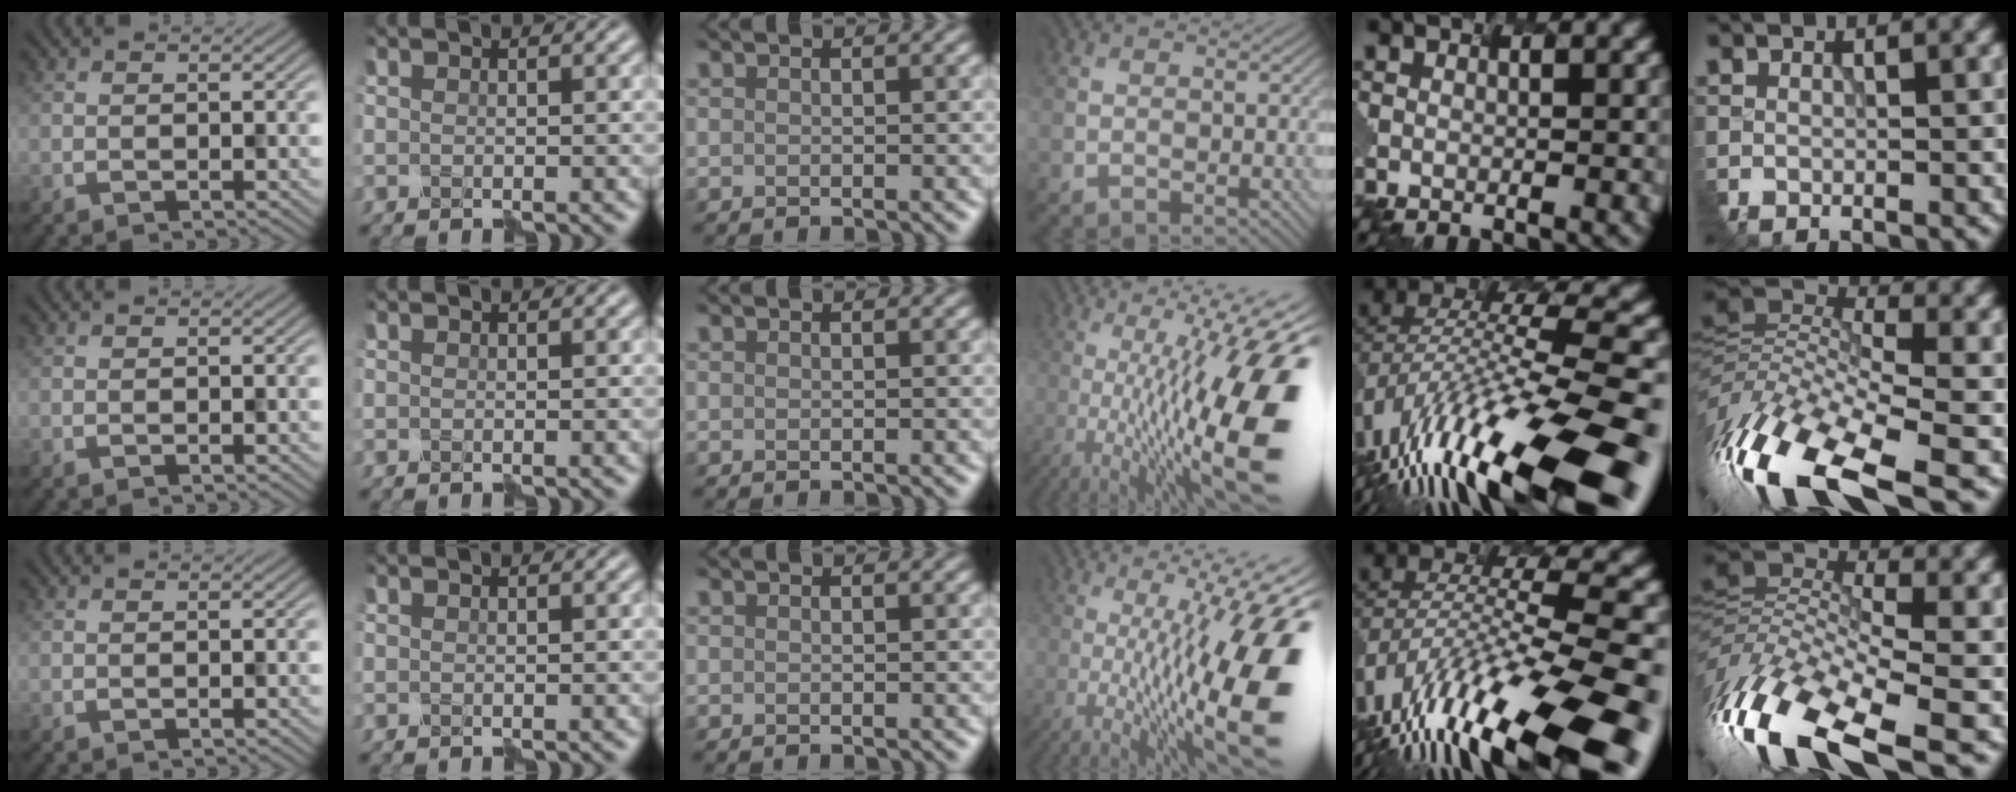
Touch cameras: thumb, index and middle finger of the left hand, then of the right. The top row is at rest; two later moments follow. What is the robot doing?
{"motion": "shake", "object": "plastic piggy bank"}